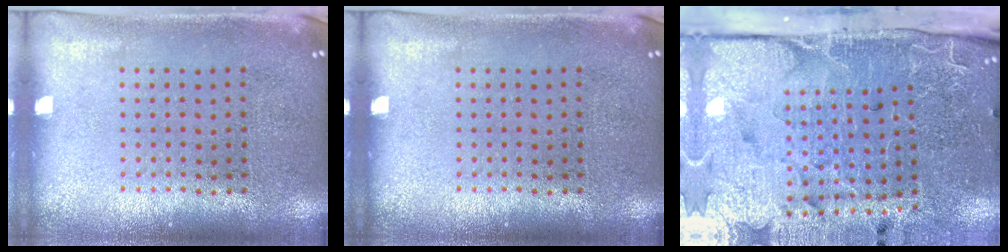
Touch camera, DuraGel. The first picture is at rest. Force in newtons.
{"total": 0.0}
{"total": 4.8, "press": 4.0, "slide": 2.6}